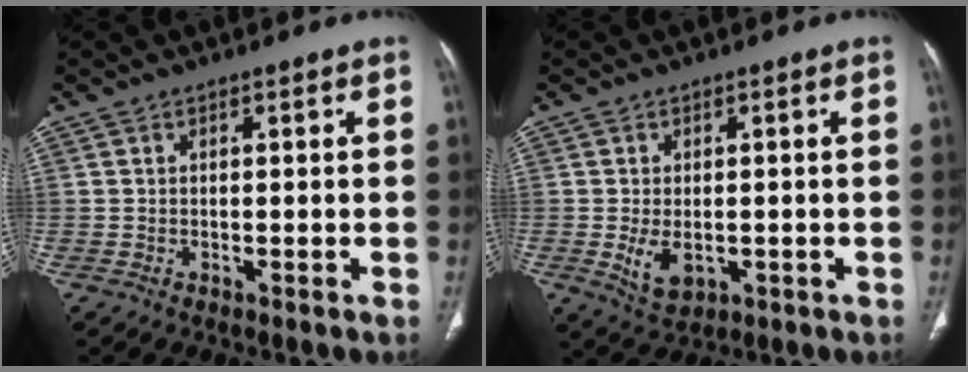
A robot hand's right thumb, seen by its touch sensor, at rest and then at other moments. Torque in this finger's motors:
{"motor_torque": [-0.05, 0.19, 0.30, 0.45, 0.14]}